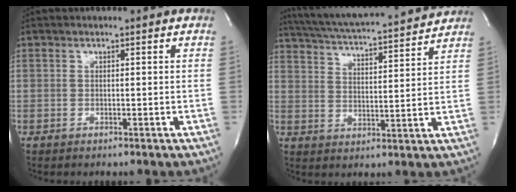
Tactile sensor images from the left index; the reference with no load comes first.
{"total": 17.1, "force": [15.8, 1.2, 6.6], "torque": [-0.119, 0.012, 0.235]}